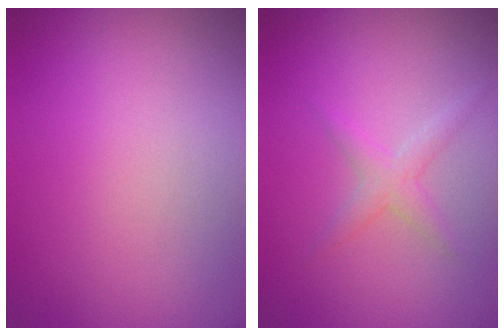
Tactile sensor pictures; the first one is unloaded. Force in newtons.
{"total": 1.6, "press": 1.6, "slide": 0.0}